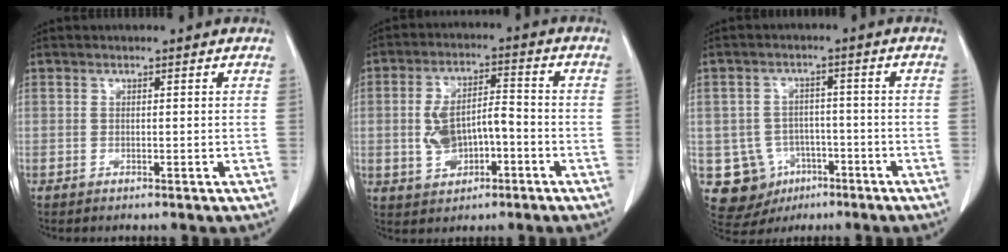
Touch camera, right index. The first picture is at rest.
{"total": 8.2, "force": [-2.0, 4.4, 6.7], "torque": [-0.134, 0.019, -0.026]}
{"total": 9.7, "force": [-3.3, 8.9, 2.0], "torque": [-0.049, 0.017, -0.035]}